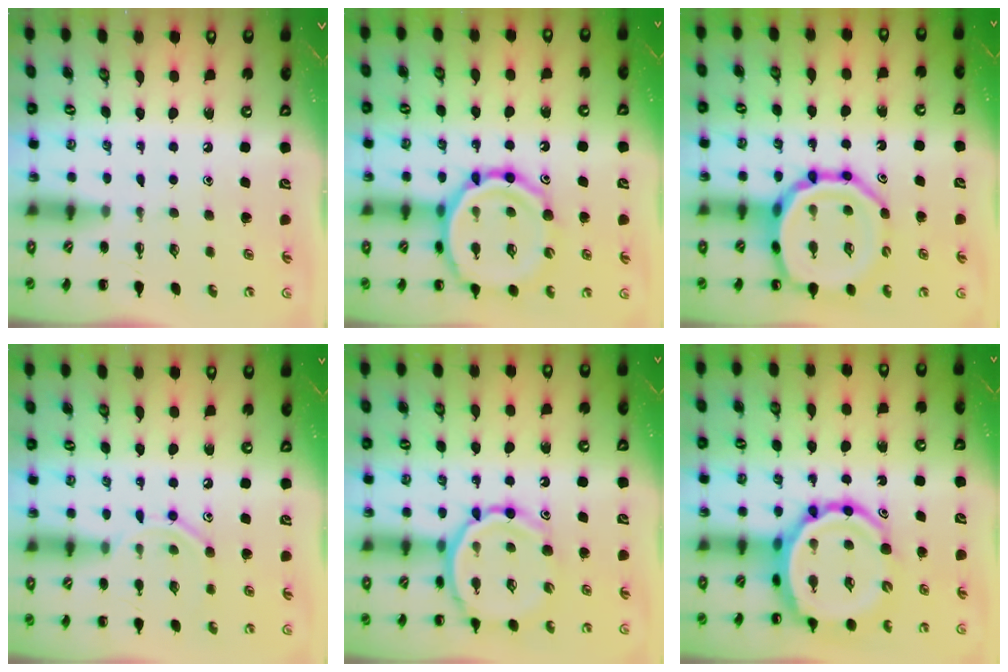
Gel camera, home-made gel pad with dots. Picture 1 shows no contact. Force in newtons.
{"total": 20.0, "press": 19.7, "slide": 3.4}
{"total": 20.5, "press": 20.2, "slide": 3.3}
{"total": 8.5, "press": 8.3, "slide": 1.6}
{"total": 12.9, "press": 12.4, "slide": 3.6}
{"total": 15.1, "press": 14.4, "slide": 4.3}